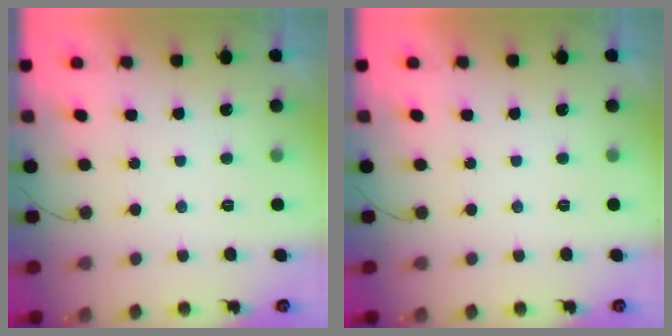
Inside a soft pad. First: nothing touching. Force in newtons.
{"total": 0.0}